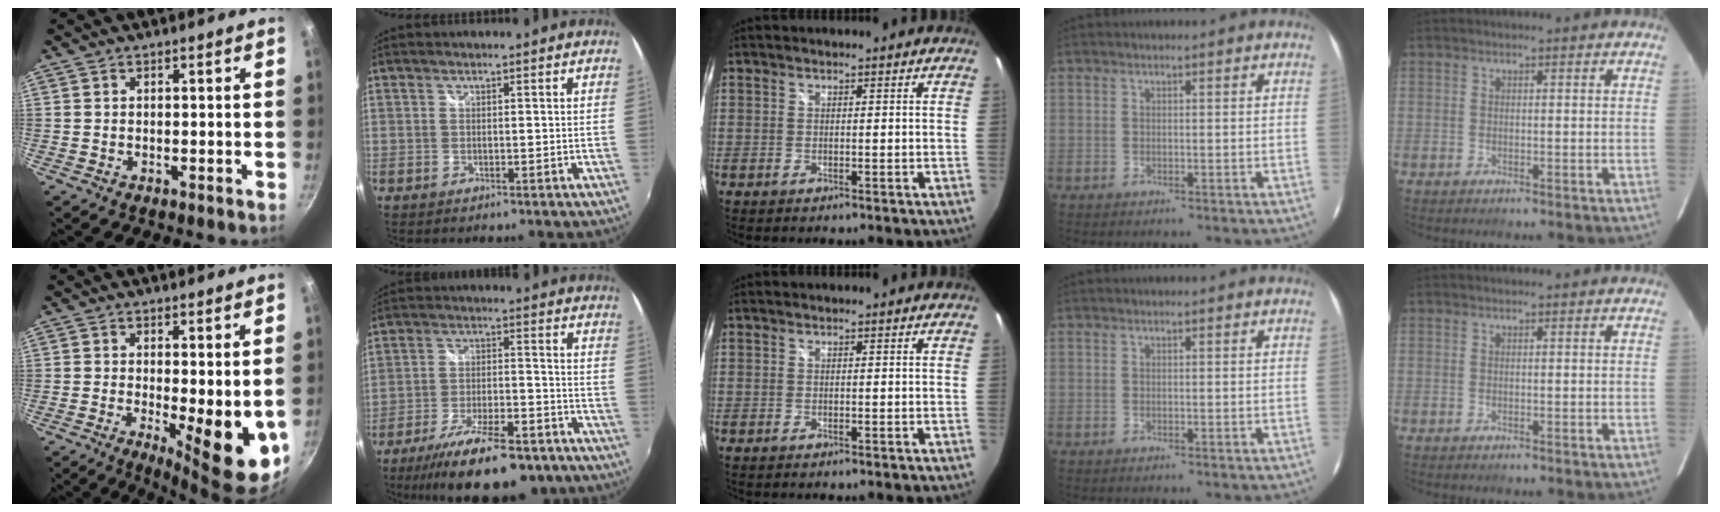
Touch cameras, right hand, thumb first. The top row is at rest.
{"thumb": {"total": 10.9, "force": [-1.2, 3.4, 10.3], "torque": [-0.121, -0.014, -0.004]}, "index": {"total": 19.6, "force": [-14.8, 6.1, 11.4], "torque": [-0.208, -0.025, -0.216]}}